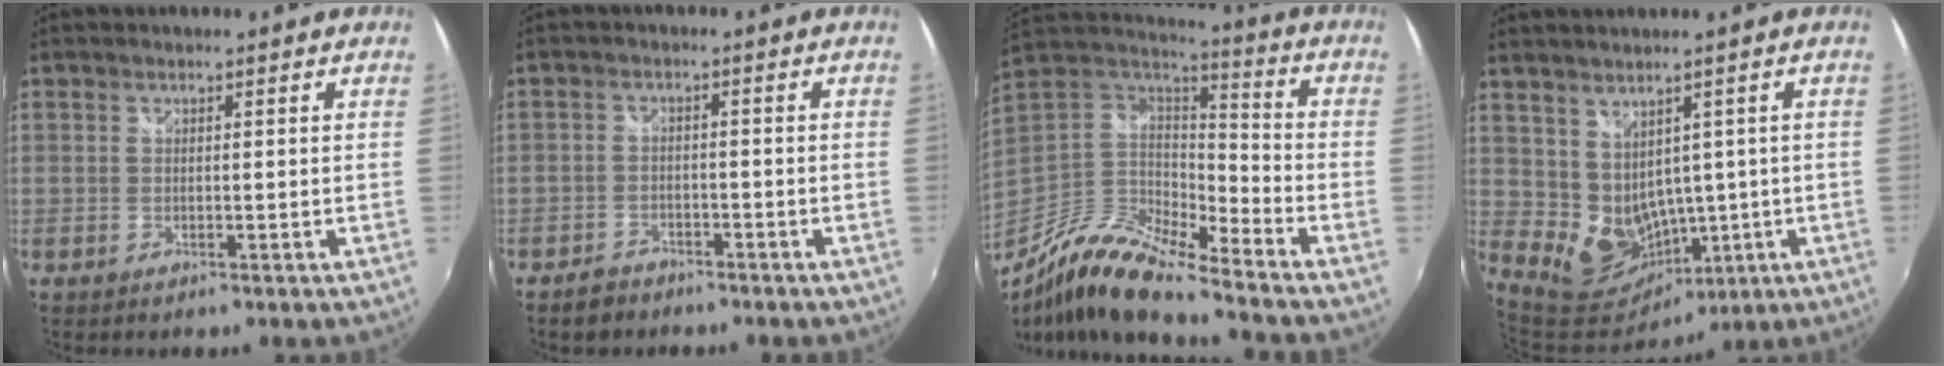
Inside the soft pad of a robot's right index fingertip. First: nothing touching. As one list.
[{"total": 3.9, "force": [-3.2, 2.1, 0.7], "torque": [-0.027, 0.013, -0.054]}, {"total": 16.2, "force": [-11.8, 3.5, 10.5], "torque": [-0.200, -0.021, -0.237]}, {"total": 10.3, "force": [1.4, 8.6, 5.5], "torque": [-0.119, -0.003, 0.060]}]